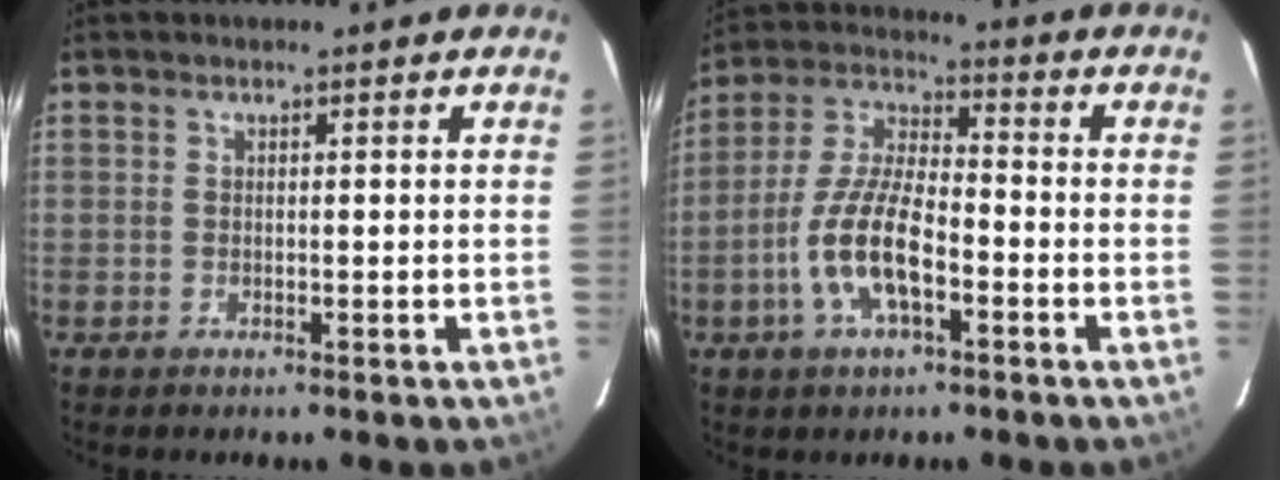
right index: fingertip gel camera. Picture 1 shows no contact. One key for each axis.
{"total": 12.4, "fx": -4.6, "fy": 4.6, "fz": 10.6, "tx": -0.227, "ty": 0.001, "tz": -0.087}